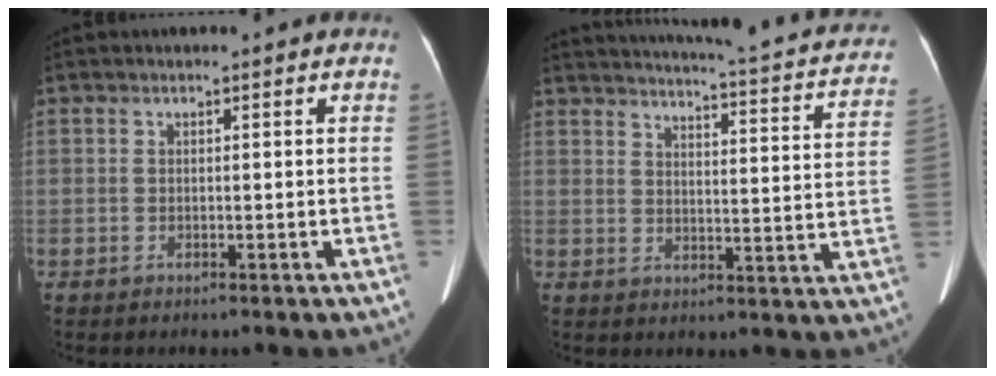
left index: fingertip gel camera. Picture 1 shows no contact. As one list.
[{"total": 24.7, "force": [22.2, 3.3, 10.4], "torque": [-0.144, -0.049, 0.250]}]